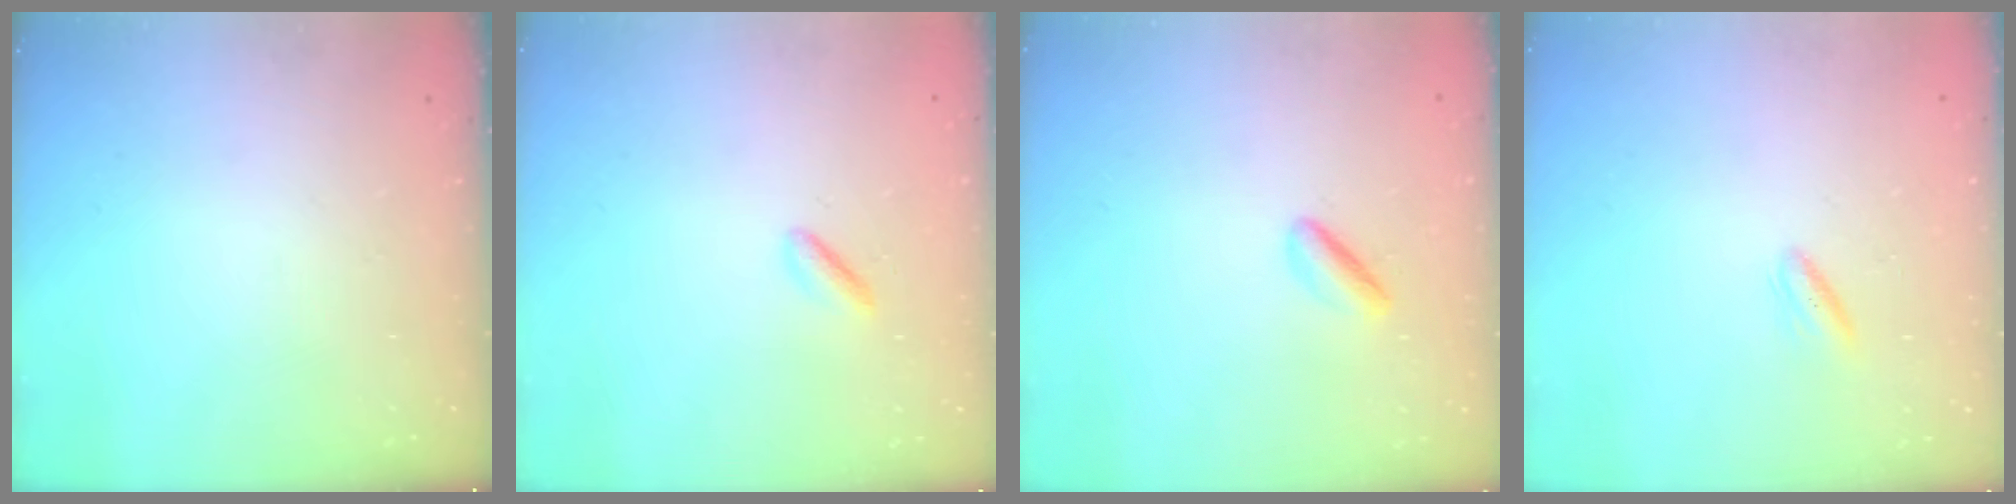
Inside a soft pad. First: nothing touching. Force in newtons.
{"total": 1.5, "press": 1.3, "slide": 0.7}
{"total": 2.4, "press": 2.4, "slide": 0.4}
{"total": 3.3, "press": 3.1, "slide": 1.2}